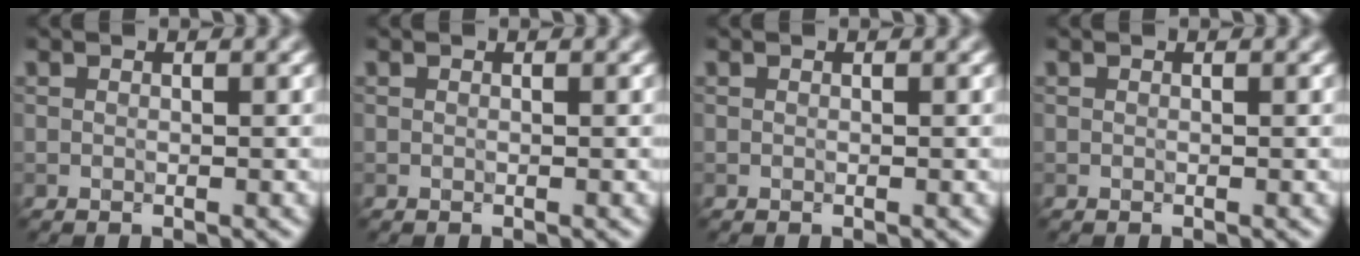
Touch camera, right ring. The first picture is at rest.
{"total": 0.0}
{"total": 0.0}
{"total": 0.0}